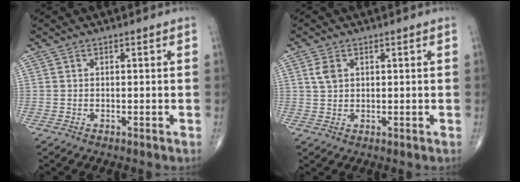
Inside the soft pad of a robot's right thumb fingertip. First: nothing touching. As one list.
[{"total": 2.8, "force": [1.1, 1.9, 1.8], "torque": [-0.033, 0.002, 0.025]}]